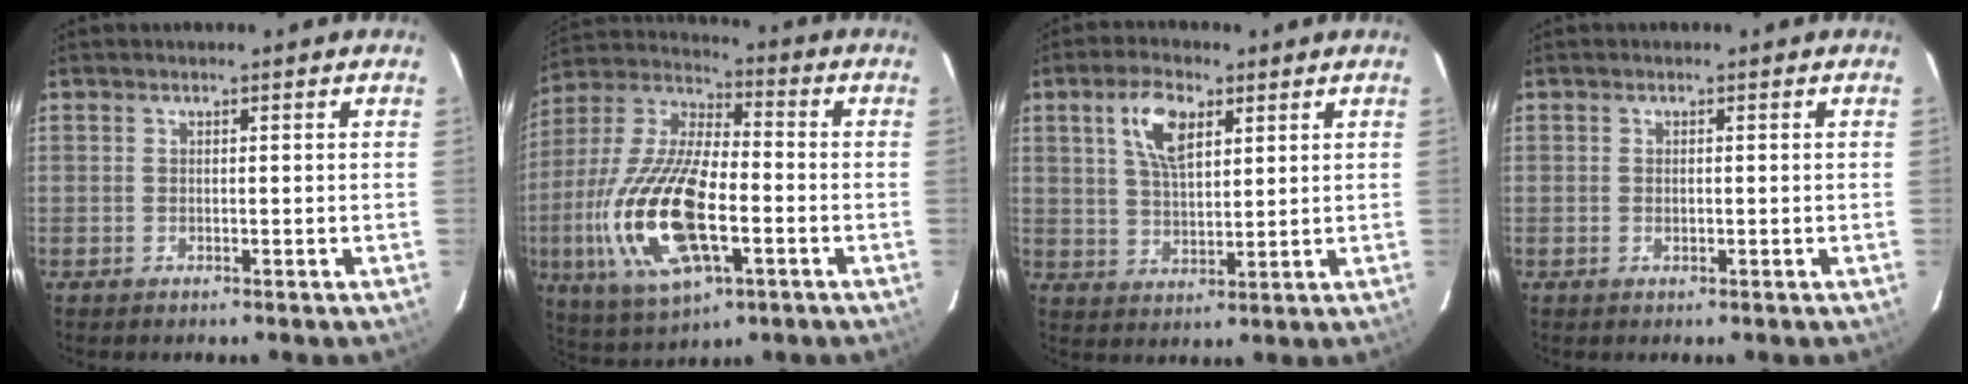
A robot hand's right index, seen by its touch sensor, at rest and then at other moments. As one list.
[{"total": 21.6, "force": [-5.6, 9.0, 18.8], "torque": [-0.405, -0.019, -0.103]}, {"total": 7.9, "force": [3.6, 3.6, 6.1], "torque": [-0.117, 0.013, 0.068]}, {"total": 0.7, "force": [-0.1, 0.4, 0.5], "torque": [-0.009, 0.000, -0.002]}]